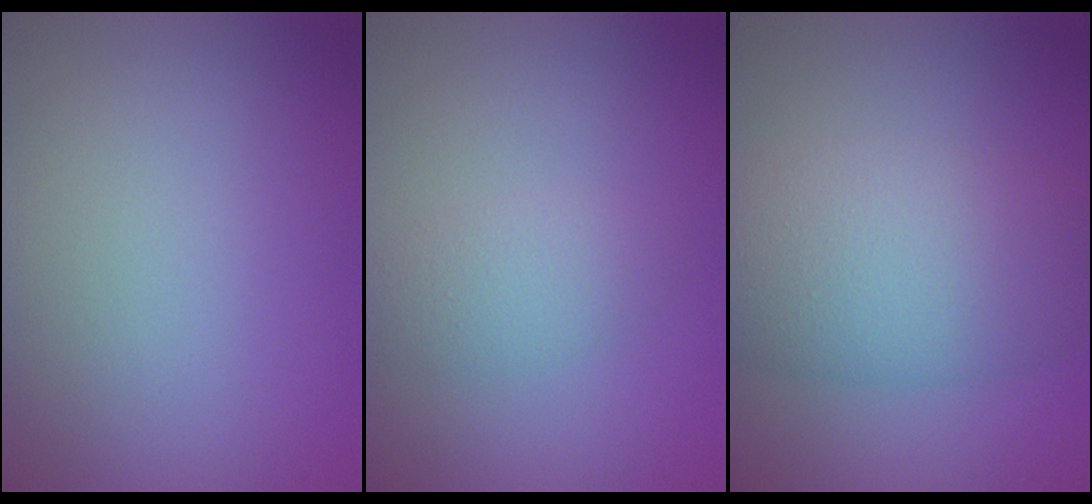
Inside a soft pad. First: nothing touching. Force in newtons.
{"total": 2.1, "press": 2.0, "slide": 0.0}
{"total": 8.3, "press": 8.3, "slide": 0.4}